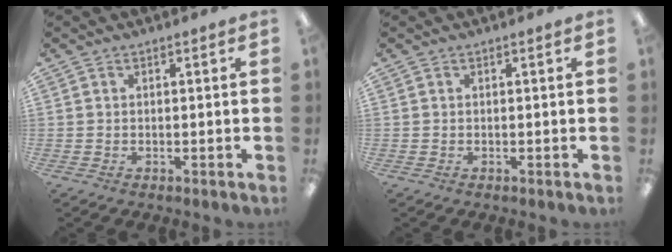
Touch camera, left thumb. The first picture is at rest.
{"total": 0.0}